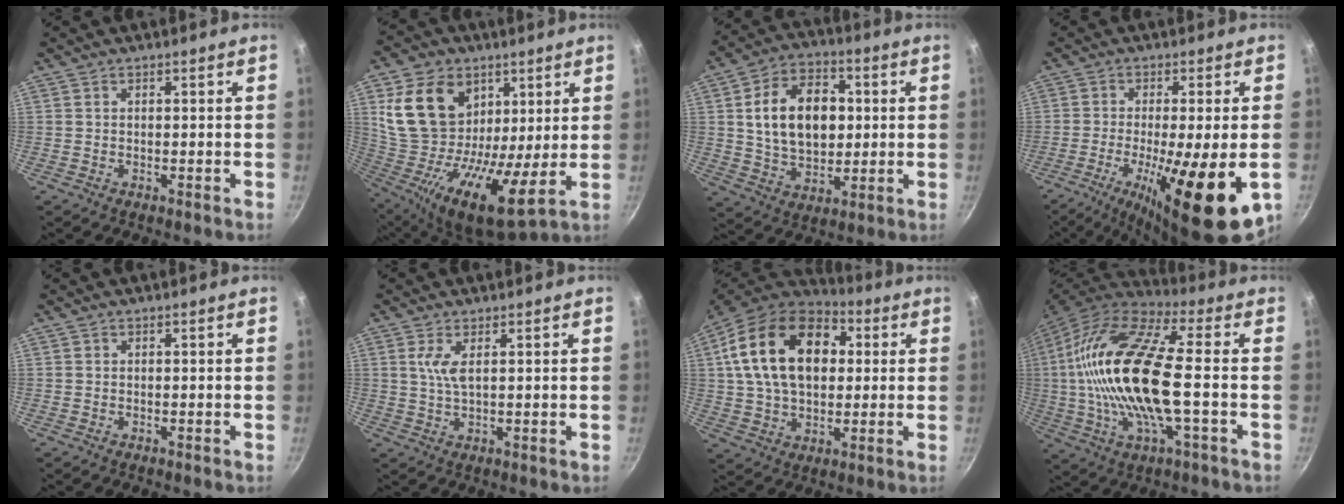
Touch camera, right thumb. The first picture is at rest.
{"total": 22.2, "force": [8.1, 14.5, 14.6], "torque": [-0.270, -0.033, 0.141]}
{"total": 16.9, "force": [2.3, 11.5, 12.1], "torque": [-0.169, 0.008, 0.037]}
{"total": 18.0, "force": [-5.1, 4.0, 16.8], "torque": [-0.270, -0.013, -0.076]}
{"total": 0.0}
{"total": 3.8, "force": [1.3, 1.1, 3.4], "torque": [-0.076, -0.007, 0.028]}
{"total": 22.9, "force": [5.3, 15.1, 16.3], "torque": [-0.262, 0.015, 0.079]}
{"total": 23.4, "force": [-0.5, 7.9, 22.0], "torque": [-0.435, 0.022, -0.024]}